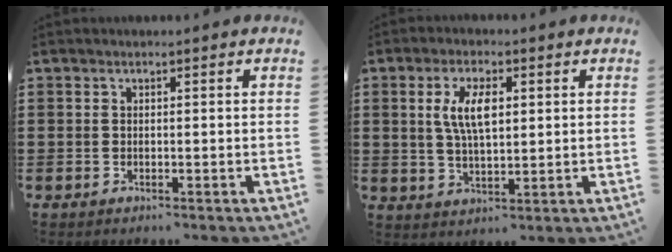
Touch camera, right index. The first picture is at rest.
{"total": 6.5, "force": [1.5, 2.6, 5.8], "torque": [-0.120, 0.008, 0.025]}